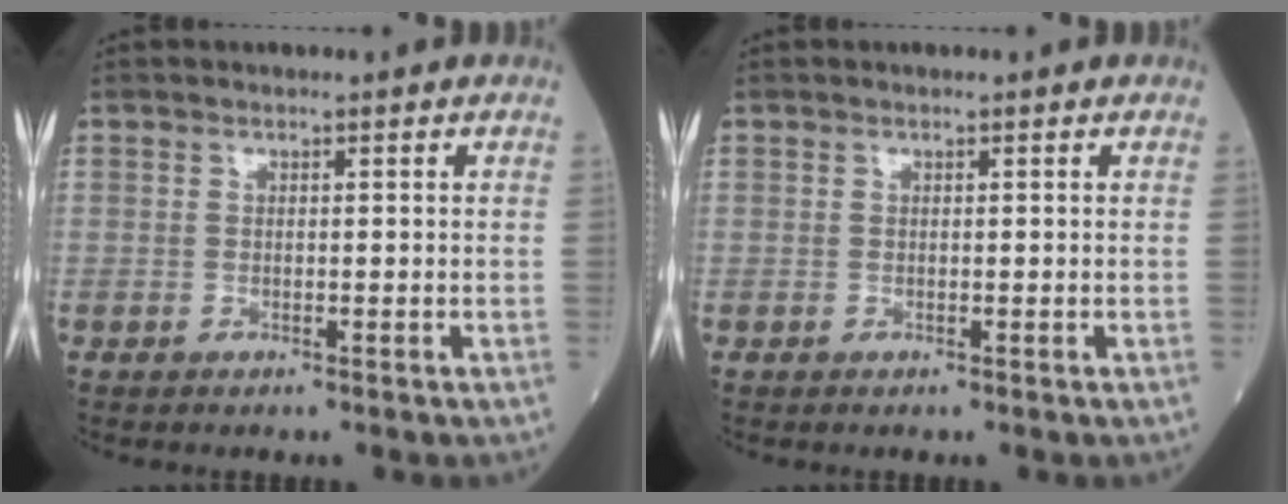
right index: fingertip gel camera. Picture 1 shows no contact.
{"total": 0.0}